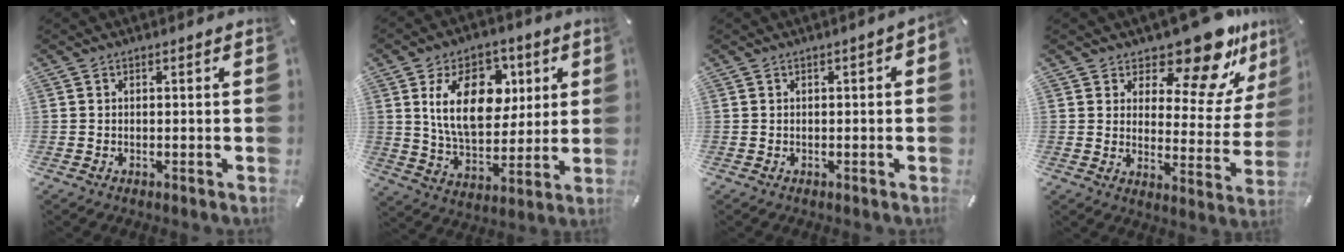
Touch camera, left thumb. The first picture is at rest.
{"total": 17.5, "force": [5.7, 11.3, 12.1], "torque": [-0.213, -0.001, 0.098]}
{"total": 1.2, "force": [-0.3, 0.3, 1.1], "torque": [-0.020, 0.001, -0.005]}
{"total": 15.8, "force": [12.5, 6.1, 7.6], "torque": [-0.099, -0.112, 0.206]}